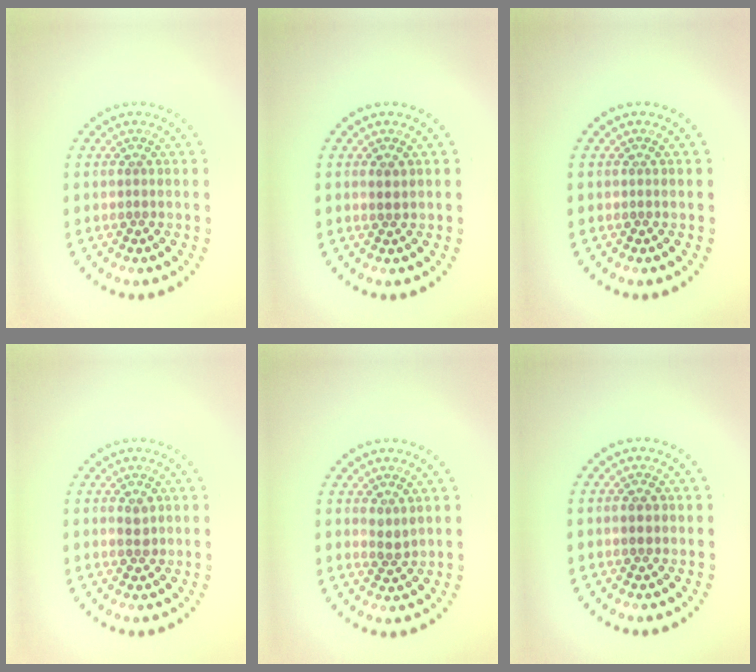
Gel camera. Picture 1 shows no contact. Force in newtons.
{"total": 0.9, "press": 0.8, "slide": 0.4}
{"total": 0.0}
{"total": 1.2, "press": 1.2, "slide": 0.1}
{"total": 1.2, "press": 1.1, "slide": 0.6}
{"total": 0.7, "press": 0.7, "slide": 0.1}